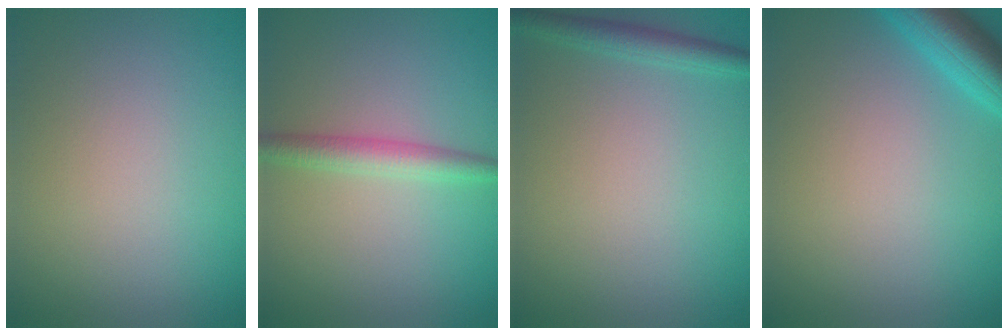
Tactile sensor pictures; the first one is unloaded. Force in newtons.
{"total": 2.5, "press": 2.5, "slide": 0.1}
{"total": 1.9, "press": 1.9, "slide": 0.1}
{"total": 4.2, "press": 4.2, "slide": 0.3}